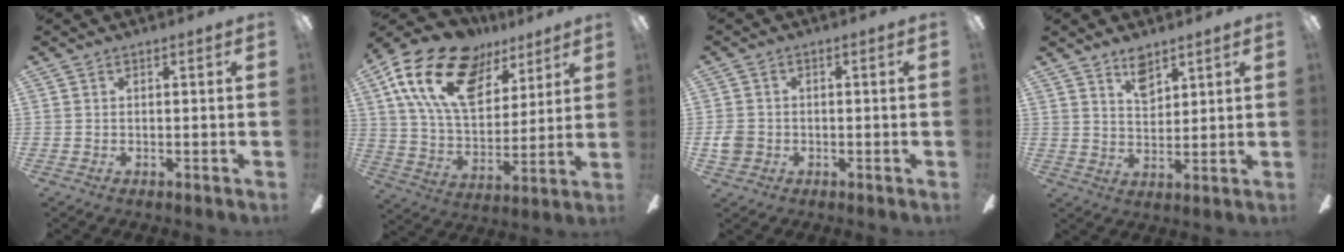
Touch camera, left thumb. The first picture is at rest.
{"total": 22.5, "force": [12.0, 13.0, 13.8], "torque": [-0.256, -0.049, 0.214]}
{"total": 3.9, "force": [-0.8, 3.4, 1.7], "torque": [-0.024, 0.004, -0.015]}
{"total": 6.5, "force": [4.7, 3.2, 3.1], "torque": [-0.041, -0.020, 0.082]}